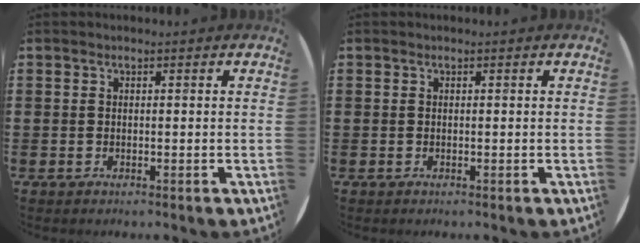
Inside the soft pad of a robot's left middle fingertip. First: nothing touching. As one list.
[{"total": 0.0}]